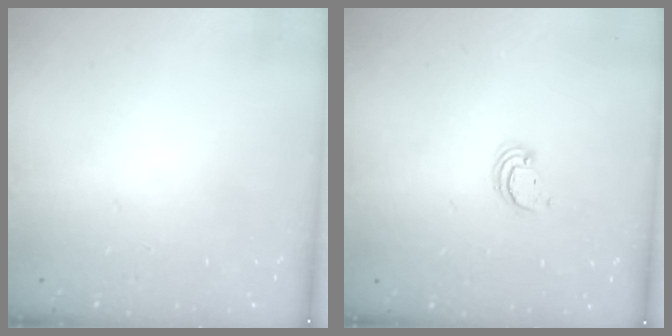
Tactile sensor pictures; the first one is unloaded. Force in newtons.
{"total": 2.4, "press": 2.4, "slide": 0.2}